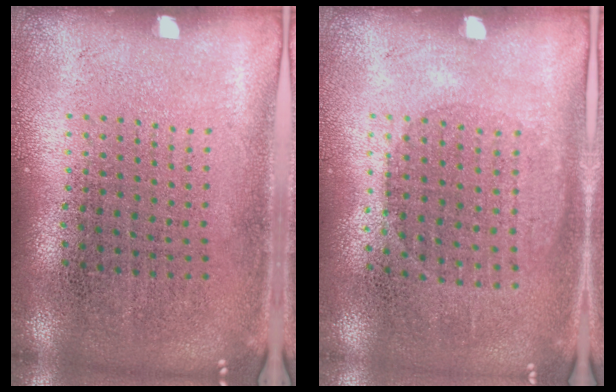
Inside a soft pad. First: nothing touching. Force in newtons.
{"total": 1.0, "press": 0.9, "slide": 0.4}